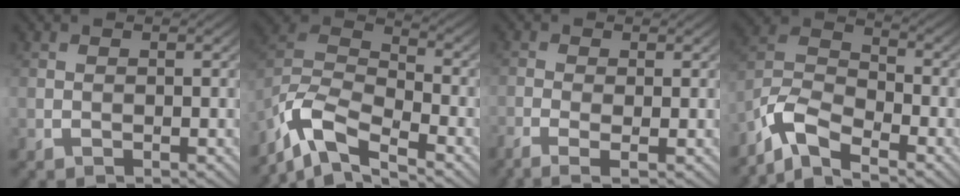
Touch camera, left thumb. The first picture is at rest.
{"total": 9.8, "force": [-7.3, 3.4, 5.6], "torque": [-0.121, -0.004, -0.160]}
{"total": 2.9, "force": [-1.5, 0.7, 2.4], "torque": [-0.054, -0.005, -0.035]}
{"total": 7.9, "force": [-6.1, 2.5, 4.4], "torque": [-0.094, 0.000, -0.146]}